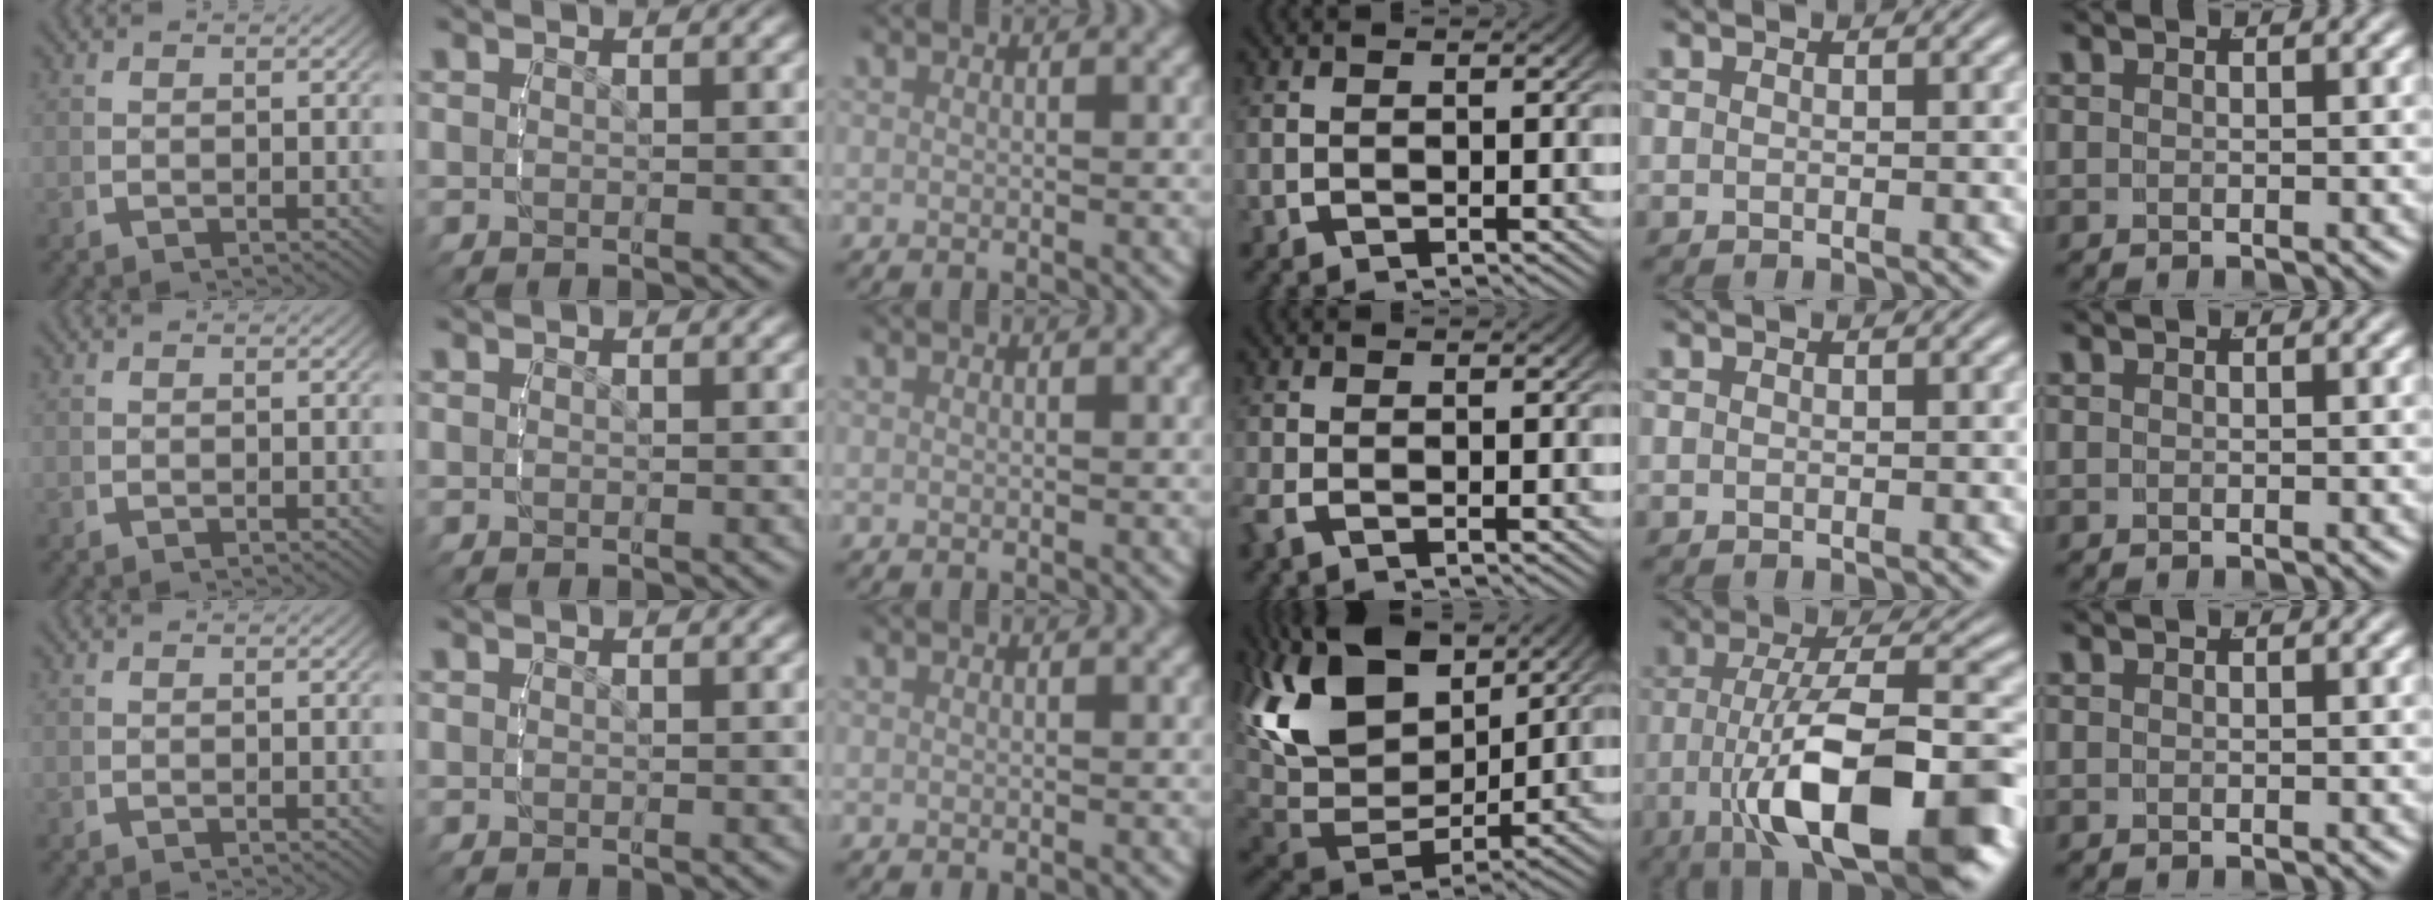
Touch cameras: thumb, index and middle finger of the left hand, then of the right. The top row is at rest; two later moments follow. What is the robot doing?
{"motion": "lift_and_place", "object": "bottle cap"}